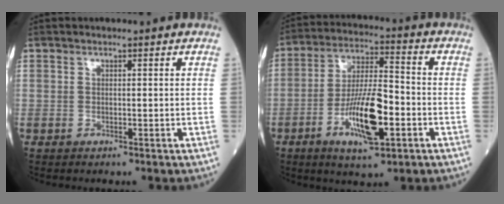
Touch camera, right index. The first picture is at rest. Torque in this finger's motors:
{"motor_torque": [0.68, -0.18, 0.30, 0.21]}